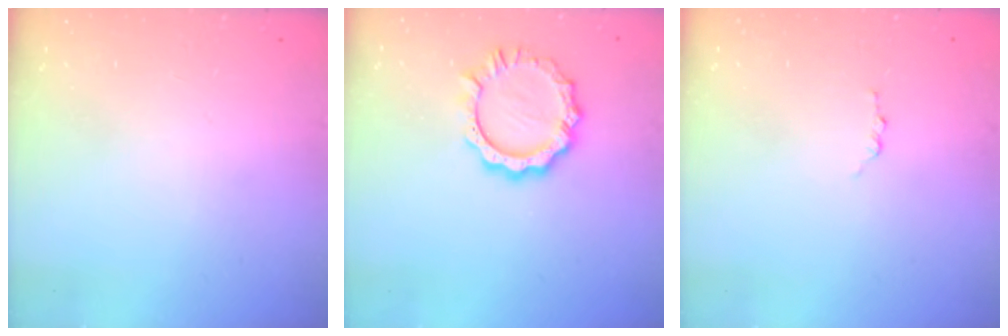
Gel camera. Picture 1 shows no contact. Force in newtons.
{"total": 9.1, "press": 9.0, "slide": 1.0}
{"total": 2.8, "press": 2.8, "slide": 0.3}